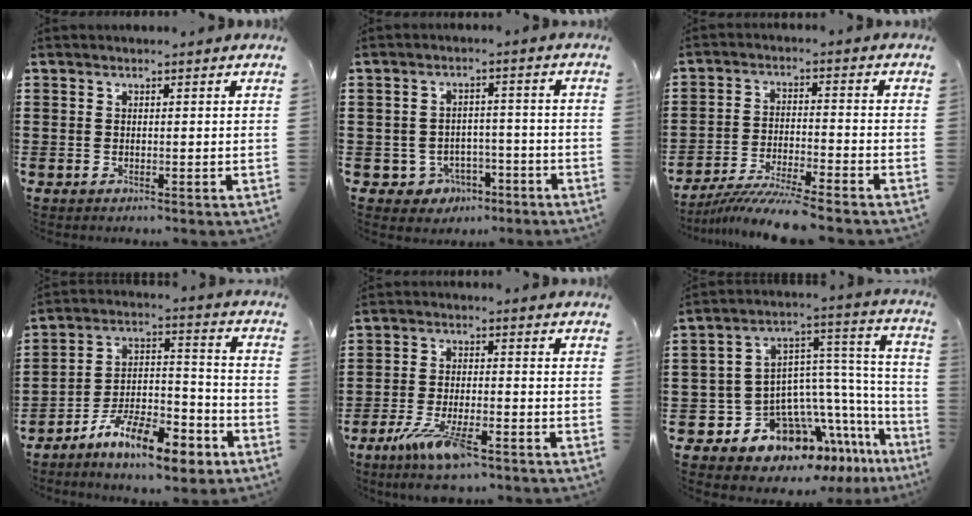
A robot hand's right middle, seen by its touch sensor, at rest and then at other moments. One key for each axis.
{"total": 3.3, "fx": -2.4, "fy": 2.2, "fz": 0.7, "tx": -0.022, "ty": 0.005, "tz": -0.051}
{"total": 6.0, "fx": -5.6, "fy": -0.5, "fz": 2.1, "tx": -0.051, "ty": -0.021, "tz": -0.110}
{"total": 12.3, "fx": -9.3, "fy": 3.6, "fz": 7.2, "tx": -0.113, "ty": 0.044, "tz": -0.168}
{"total": 8.7, "fx": -5.3, "fy": 2.1, "fz": 6.5, "tx": -0.140, "ty": -0.015, "tz": -0.096}
{"total": 9.6, "fx": -6.4, "fy": 6.0, "fz": 3.9, "tx": -0.100, "ty": -0.020, "tz": -0.117}